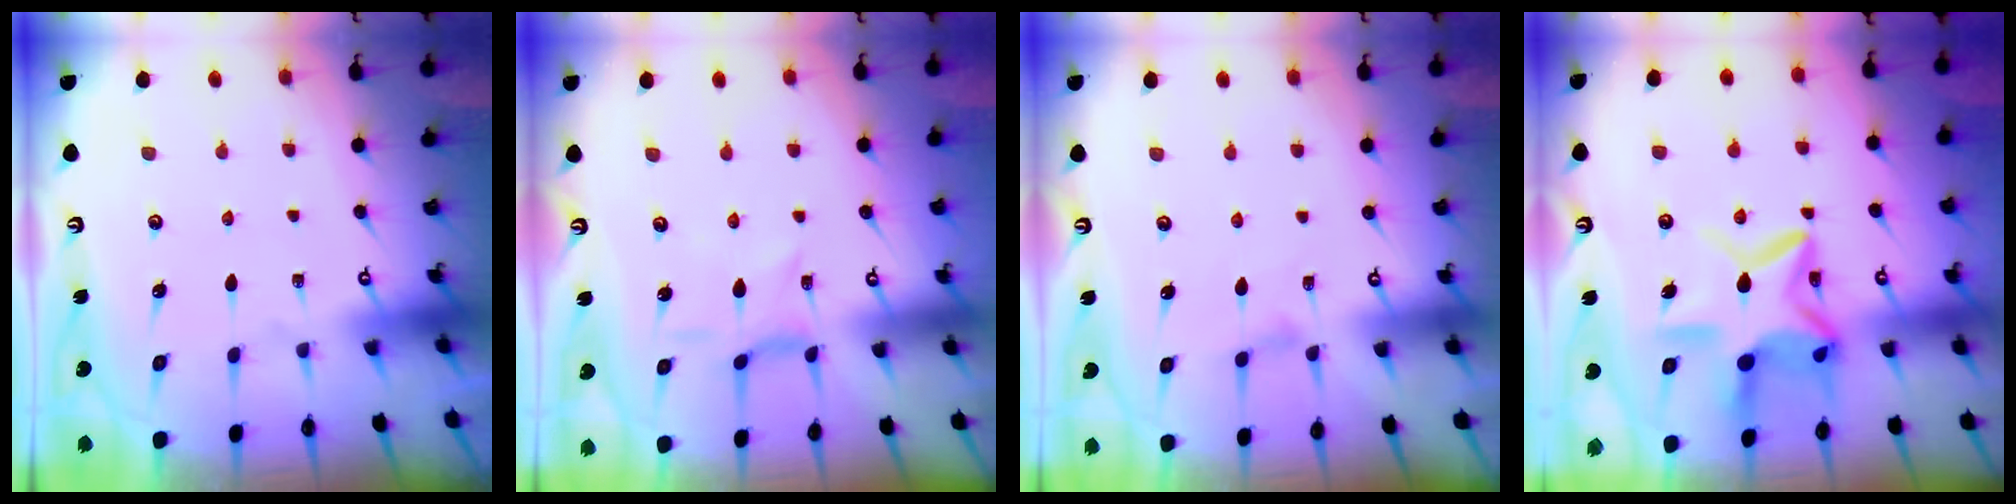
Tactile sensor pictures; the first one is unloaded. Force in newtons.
{"total": 1.2, "press": 1.2, "slide": 0.2}
{"total": 1.1, "press": 1.1, "slide": 0.4}
{"total": 13.9, "press": 13.9, "slide": 1.0}